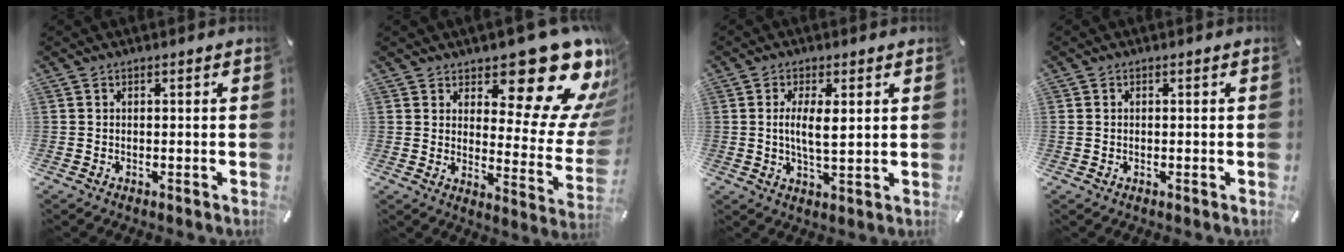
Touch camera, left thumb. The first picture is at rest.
{"total": 20.6, "force": [13.5, 8.4, 13.2], "torque": [-0.146, -0.114, 0.214]}
{"total": 6.1, "force": [1.1, 1.9, 5.7], "torque": [-0.096, -0.006, 0.015]}
{"total": 0.7, "force": [0.0, 0.4, 0.5], "torque": [-0.011, 0.001, -0.001]}